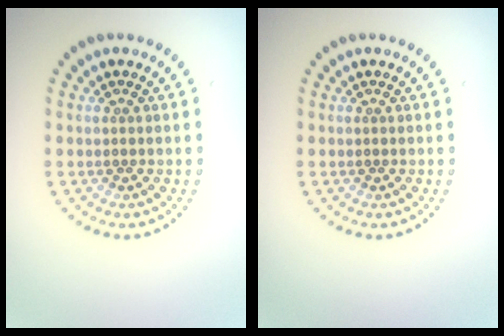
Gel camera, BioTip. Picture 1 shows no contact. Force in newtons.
{"total": 0.0}